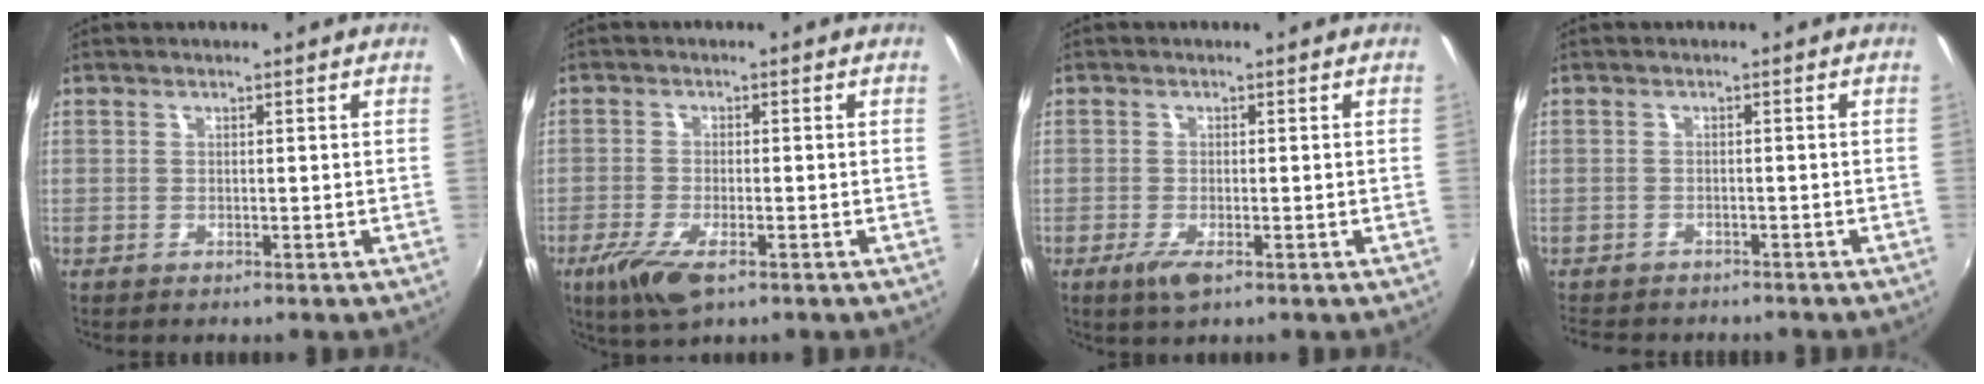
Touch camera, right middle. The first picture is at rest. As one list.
[{"total": 7.0, "force": [-4.0, 2.0, 5.4], "torque": [-0.126, -0.025, -0.074]}, {"total": 3.1, "force": [-1.6, 0.8, 2.5], "torque": [-0.053, -0.011, -0.029]}, {"total": 5.1, "force": [-4.4, 2.3, 1.3], "torque": [-0.039, -0.010, -0.071]}]